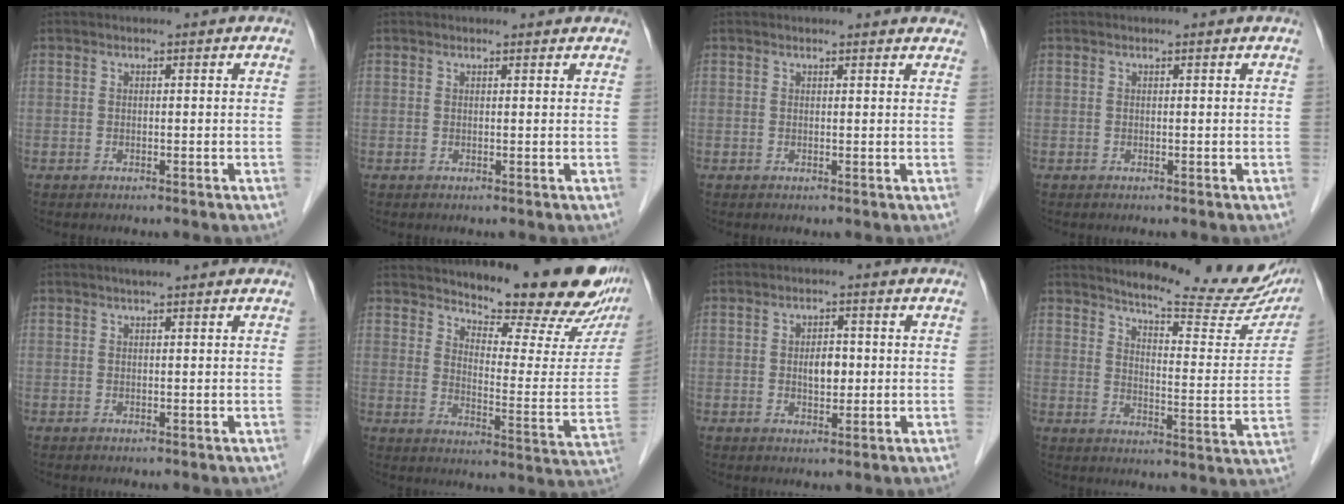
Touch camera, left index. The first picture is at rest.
{"total": 2.3, "force": [2.1, 0.7, 0.5], "torque": [-0.009, 0.007, 0.017]}
{"total": 4.2, "force": [4.1, 1.0, 0.7], "torque": [0.001, 0.001, 0.029]}
{"total": 0.0}
{"total": 1.8, "force": [1.3, 0.1, 1.2], "torque": [-0.015, 0.015, 0.018]}
{"total": 19.2, "force": [16.8, 3.1, 8.7], "torque": [-0.115, -0.070, 0.210]}
{"total": 3.2, "force": [-0.2, 1.8, 2.7], "torque": [-0.042, 0.001, -0.001]}
{"total": 18.6, "force": [16.6, 2.6, 7.9], "torque": [-0.099, -0.064, 0.199]}